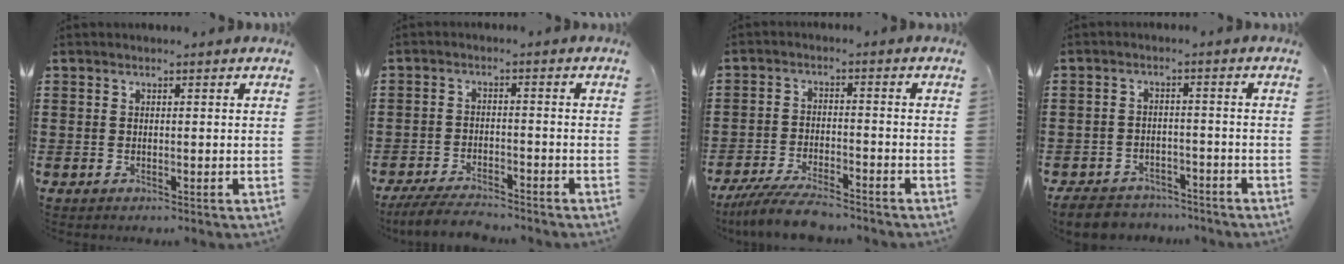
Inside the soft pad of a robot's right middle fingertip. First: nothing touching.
{"total": 4.6, "force": [-4.3, 0.6, 1.5], "torque": [-0.038, -0.005, -0.088]}
{"total": 6.2, "force": [-5.6, 0.7, 2.7], "torque": [-0.060, -0.007, -0.107]}
{"total": 4.4, "force": [-4.2, 1.1, 0.6], "torque": [-0.025, 0.003, -0.089]}